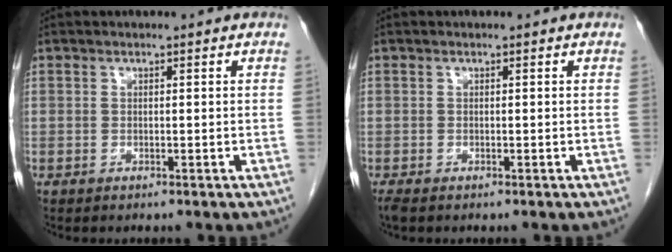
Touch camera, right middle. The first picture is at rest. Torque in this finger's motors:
{"motor_torque": [0.36, -0.17, 0.04, 0.01]}